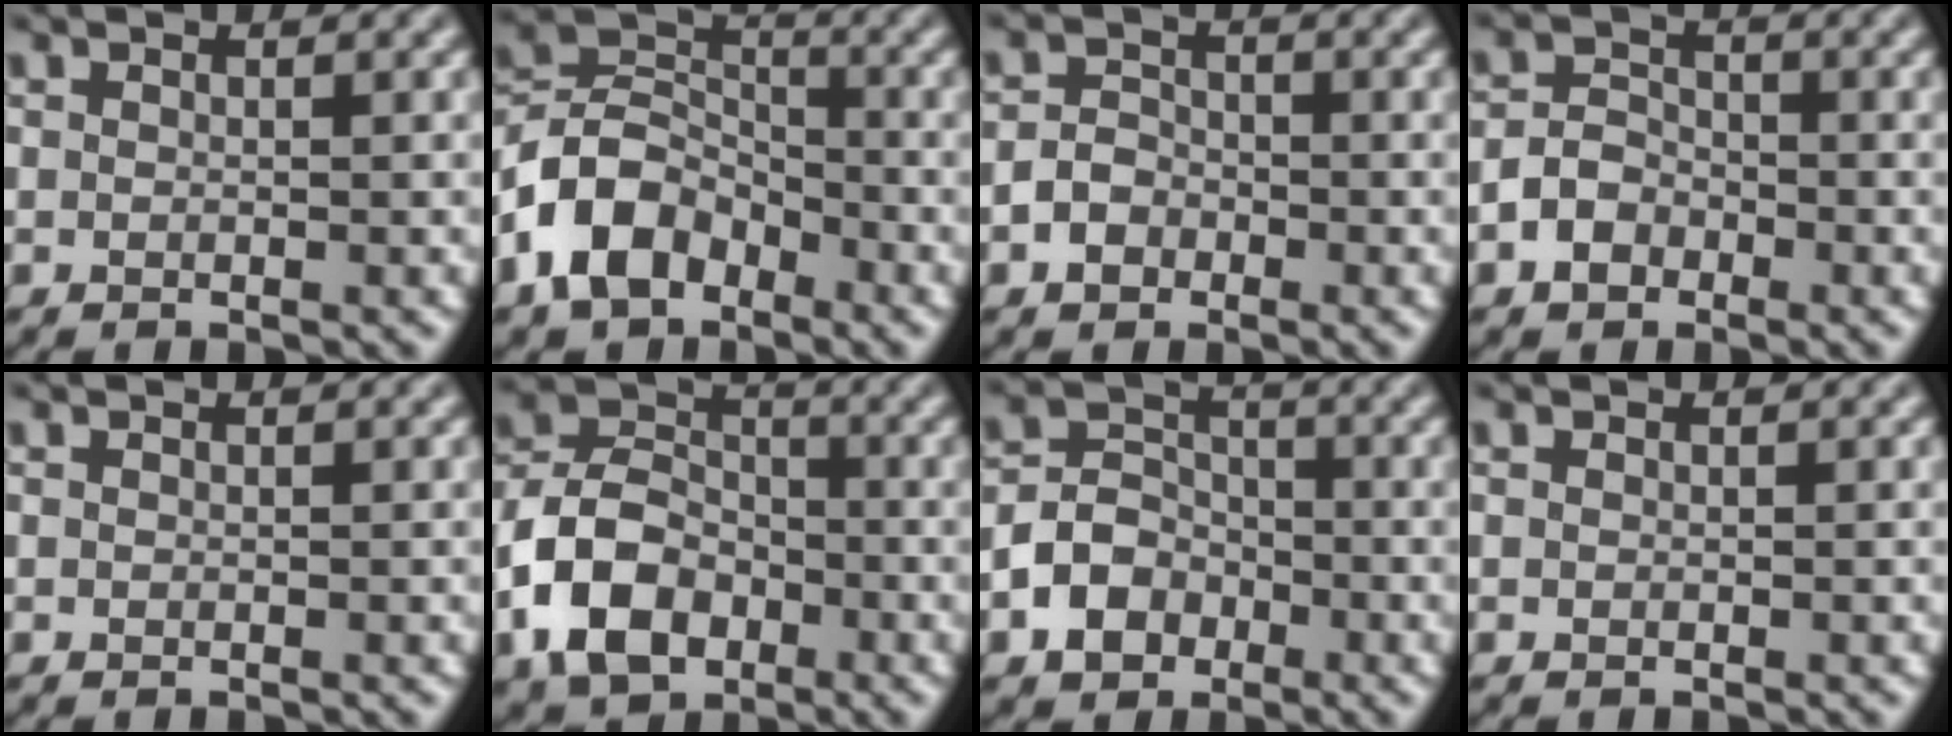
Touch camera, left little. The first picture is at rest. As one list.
[{"total": 6.8, "force": [-3.7, 4.4, 3.6], "torque": [-0.072, 0.007, -0.085]}, {"total": 2.2, "force": [-1.1, 1.7, 0.9], "torque": [-0.010, 0.004, -0.028]}, {"total": 2.6, "force": [-1.4, 1.9, 1.2], "torque": [-0.021, 0.008, -0.029]}, {"total": 0.0}, {"total": 7.9, "force": [-3.1, 5.5, 4.7], "torque": [-0.095, 0.007, -0.072]}, {"total": 4.4, "force": [-2.0, 3.5, 1.9], "torque": [-0.028, 0.003, -0.046]}, {"total": 0.0}]